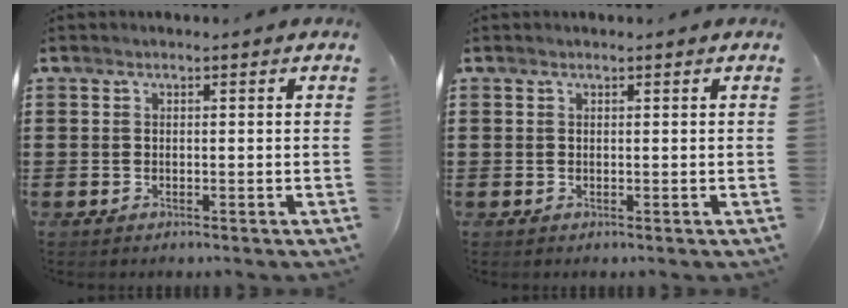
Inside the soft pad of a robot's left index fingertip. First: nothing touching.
{"total": 0.0}